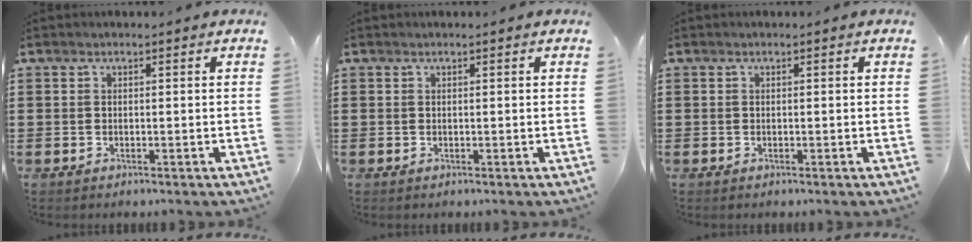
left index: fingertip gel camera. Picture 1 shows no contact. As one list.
[{"total": 0.0}, {"total": 0.0}]